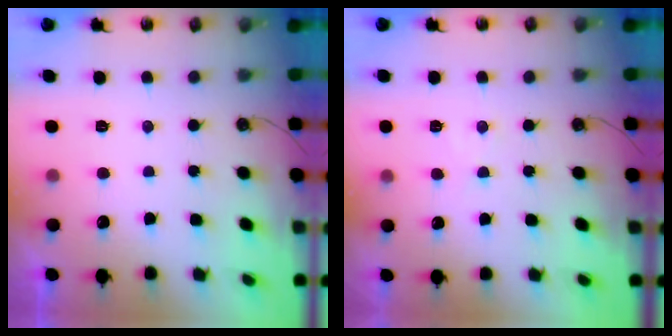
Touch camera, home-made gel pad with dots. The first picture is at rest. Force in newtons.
{"total": 4.3, "press": 4.3, "slide": 0.5}